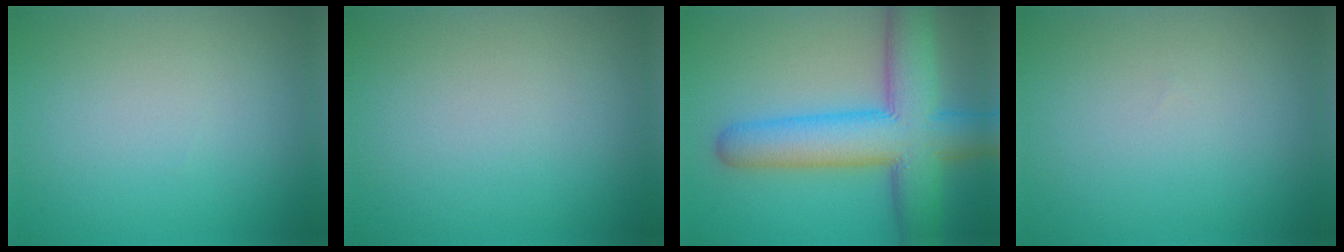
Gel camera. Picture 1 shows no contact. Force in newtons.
{"total": 0.0}
{"total": 10.5, "press": 10.5, "slide": 0.5}
{"total": 0.0}